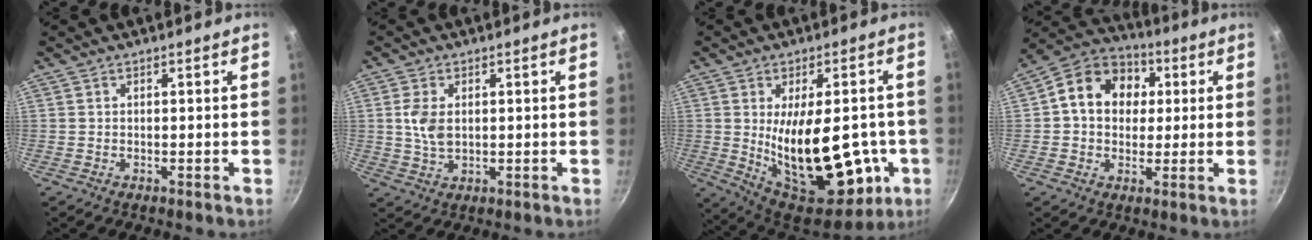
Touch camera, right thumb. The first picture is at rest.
{"total": 5.6, "force": [0.9, 3.5, 4.3], "torque": [-0.084, -0.001, 0.018]}
{"total": 24.1, "force": [-3.0, 11.8, 20.8], "torque": [-0.279, -0.024, -0.023]}
{"total": 14.0, "force": [2.7, 11.2, 7.9], "torque": [-0.101, 0.020, 0.025]}